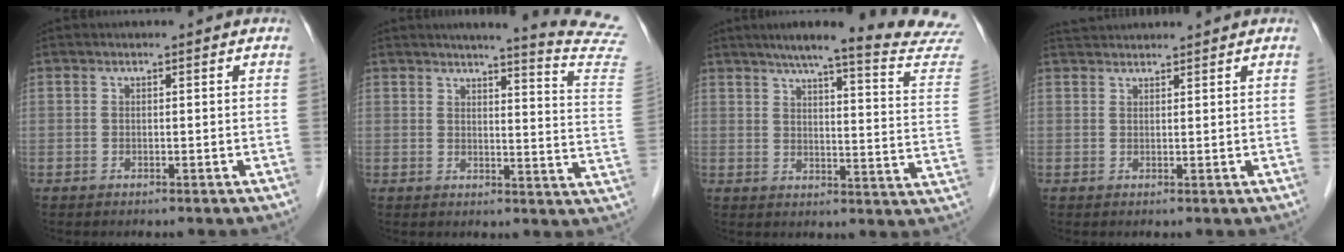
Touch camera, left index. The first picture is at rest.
{"total": 15.4, "force": [14.2, -1.4, 5.8], "torque": [-0.073, -0.109, 0.141]}
{"total": 21.7, "force": [19.5, -0.7, 9.3], "torque": [-0.124, -0.079, 0.227]}
{"total": 3.4, "force": [3.4, 0.1, 0.6], "torque": [-0.010, 0.032, 0.062]}